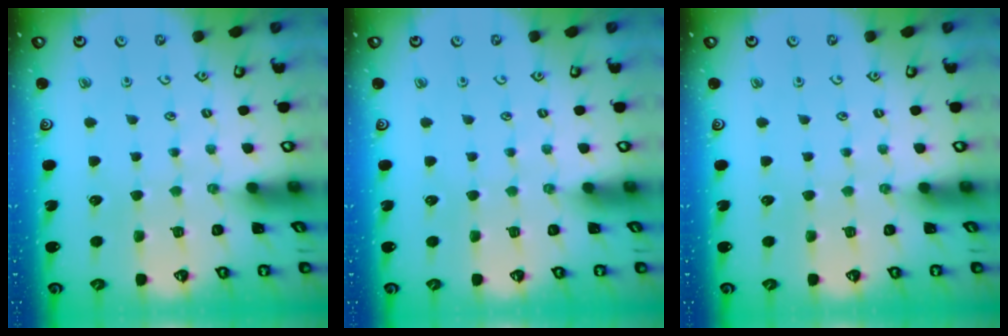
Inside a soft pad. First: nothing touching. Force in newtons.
{"total": 0.0}
{"total": 0.0}